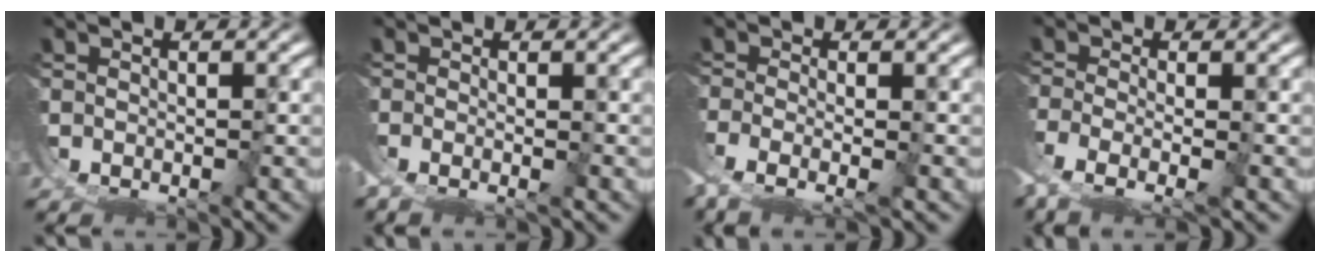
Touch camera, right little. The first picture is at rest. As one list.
[{"total": 2.6, "force": [-1.2, 1.7, 1.7], "torque": [-0.034, -0.006, -0.017]}, {"total": 4.1, "force": [-1.1, 1.7, 3.6], "torque": [-0.082, -0.021, -0.003]}, {"total": 5.2, "force": [-0.9, 2.8, 4.3], "torque": [-0.103, -0.027, 0.001]}]